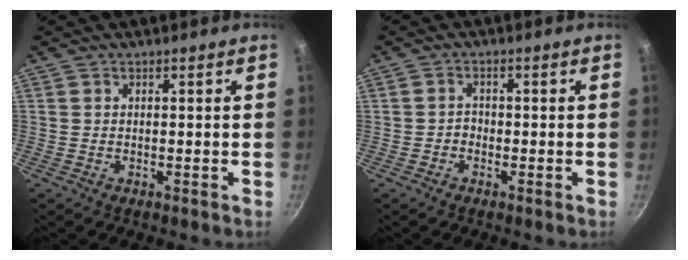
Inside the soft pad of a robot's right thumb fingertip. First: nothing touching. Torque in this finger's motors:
{"motor_torque": [0.29, 0.00, 0.62, 0.09, -0.03]}